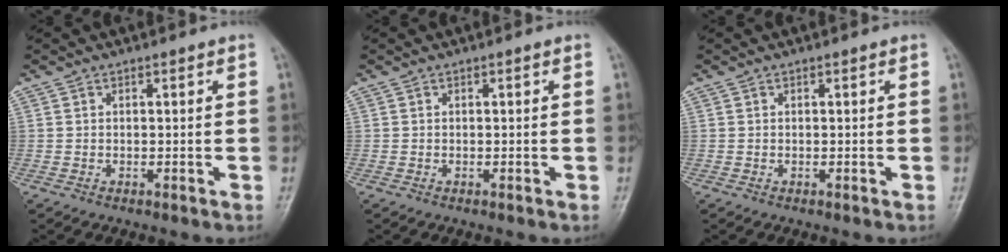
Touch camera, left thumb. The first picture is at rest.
{"total": 0.0}
{"total": 0.0}